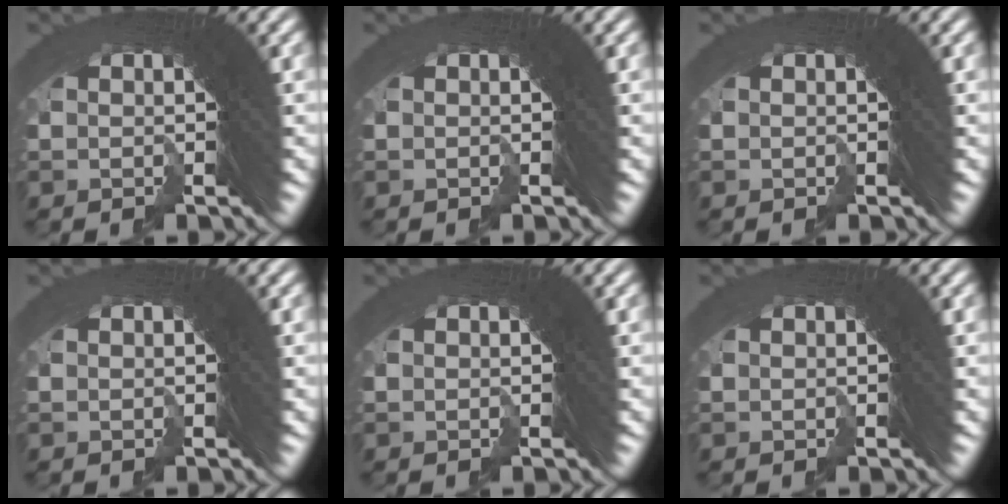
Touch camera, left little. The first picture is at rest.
{"total": 0.0}
{"total": 0.0}
{"total": 0.0}
{"total": 0.0}
{"total": 0.0}